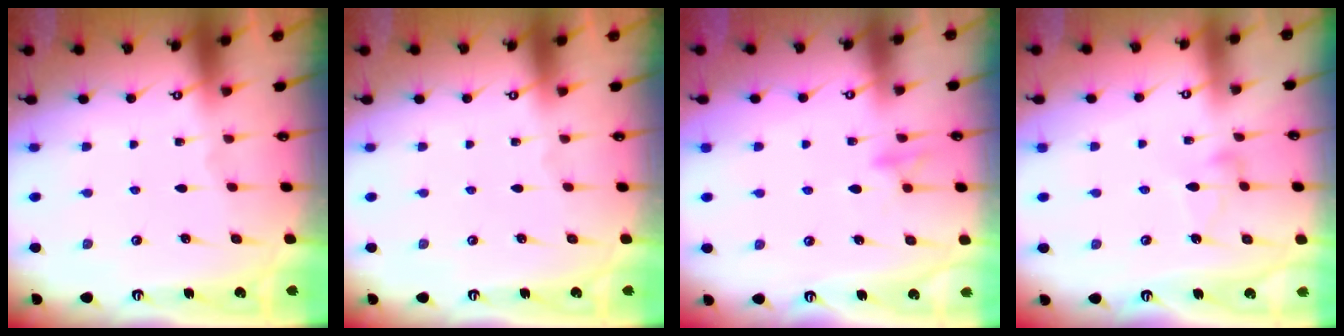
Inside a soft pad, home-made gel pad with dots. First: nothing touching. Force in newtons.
{"total": 0.0}
{"total": 10.2, "press": 10.2, "slide": 1.1}
{"total": 3.5, "press": 3.5, "slide": 0.1}